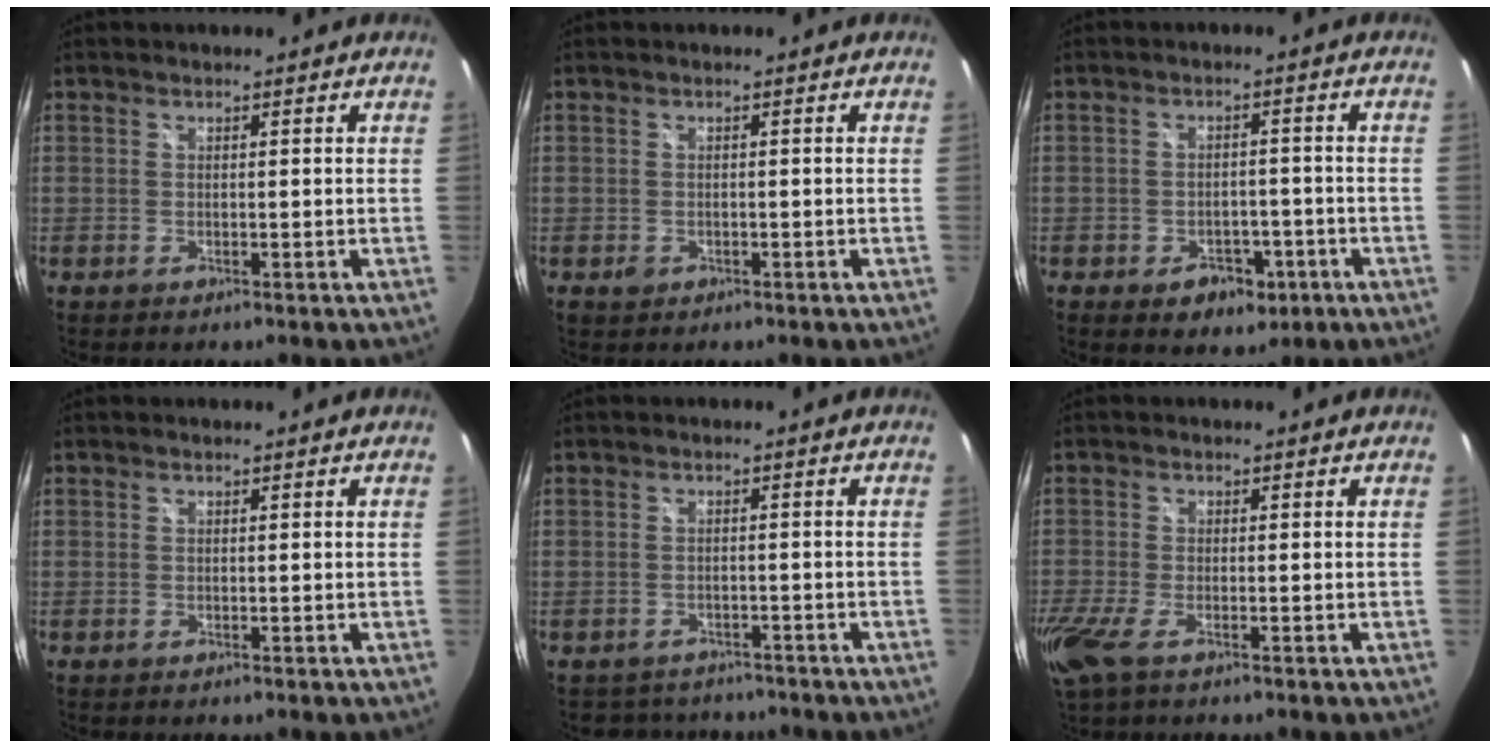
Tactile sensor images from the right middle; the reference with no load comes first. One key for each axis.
{"total": 1.5, "fx": -0.7, "fy": 1.3, "fz": 0.5, "tx": -0.010, "ty": -0.002, "tz": -0.009}
{"total": 6.6, "fx": -3.3, "fy": 4.7, "fz": 3.3, "tx": -0.064, "ty": 0.007, "tz": -0.032}
{"total": 0.0}
{"total": 5.3, "fx": -4.6, "fy": 2.6, "fz": 0.5, "tx": -0.015, "ty": 0.006, "tz": -0.066}
{"total": 6.5, "fx": -3.6, "fy": 2.1, "fz": 5.0, "tx": -0.119, "ty": -0.028, "tz": -0.068}